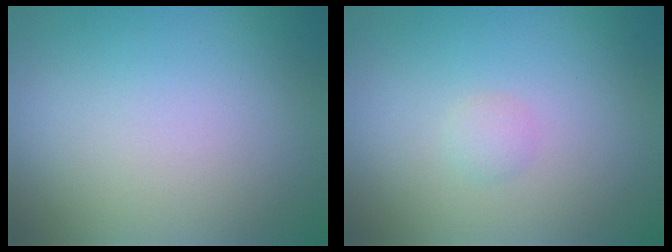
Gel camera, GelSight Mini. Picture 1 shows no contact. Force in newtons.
{"total": 0.9, "press": 0.8, "slide": 0.1}